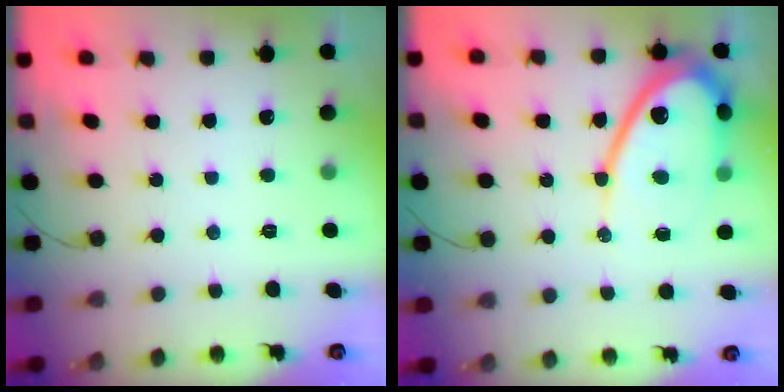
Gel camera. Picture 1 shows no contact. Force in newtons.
{"total": 13.8, "press": 13.8, "slide": 1.3}